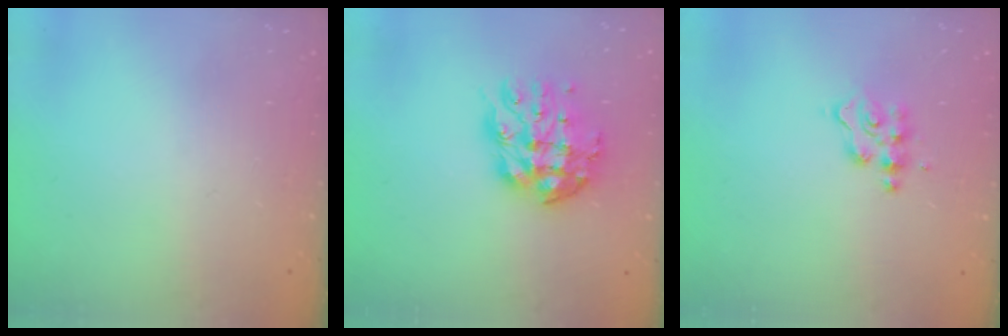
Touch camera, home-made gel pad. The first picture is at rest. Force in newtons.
{"total": 12.7, "press": 12.6, "slide": 1.2}
{"total": 3.9, "press": 3.8, "slide": 0.6}